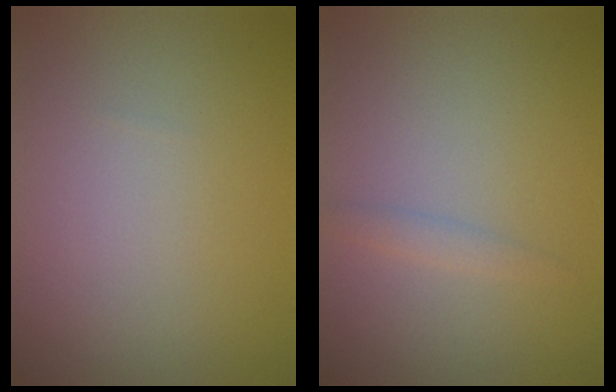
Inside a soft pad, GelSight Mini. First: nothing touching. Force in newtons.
{"total": 1.0, "press": 1.0, "slide": 0.0}